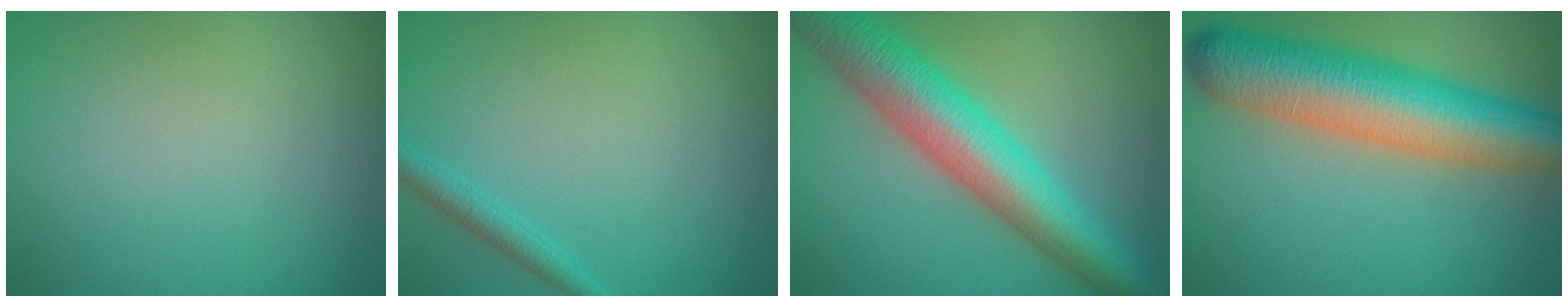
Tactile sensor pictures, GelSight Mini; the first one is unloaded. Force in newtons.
{"total": 1.6, "press": 1.6, "slide": 0.1}
{"total": 8.8, "press": 8.8, "slide": 0.1}
{"total": 10.2, "press": 10.2, "slide": 0.4}